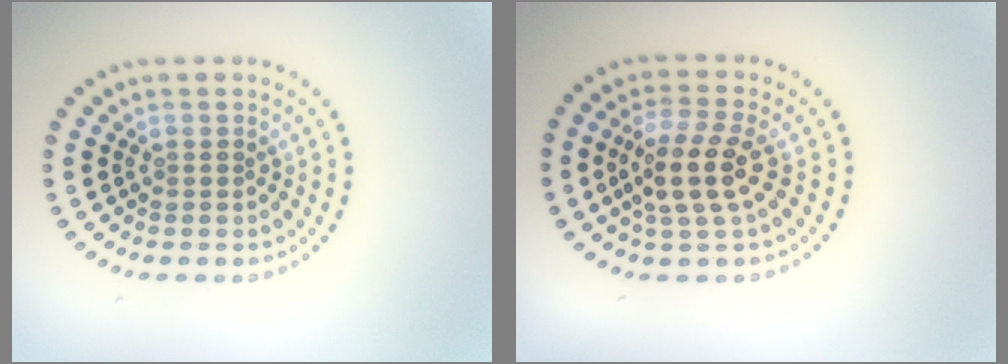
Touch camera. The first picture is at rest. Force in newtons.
{"total": 3.9, "press": 3.5, "slide": 1.6}